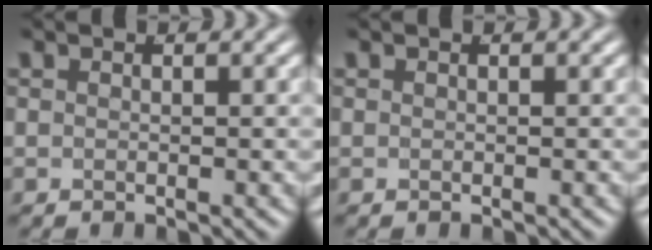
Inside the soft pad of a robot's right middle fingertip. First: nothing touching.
{"total": 0.0}